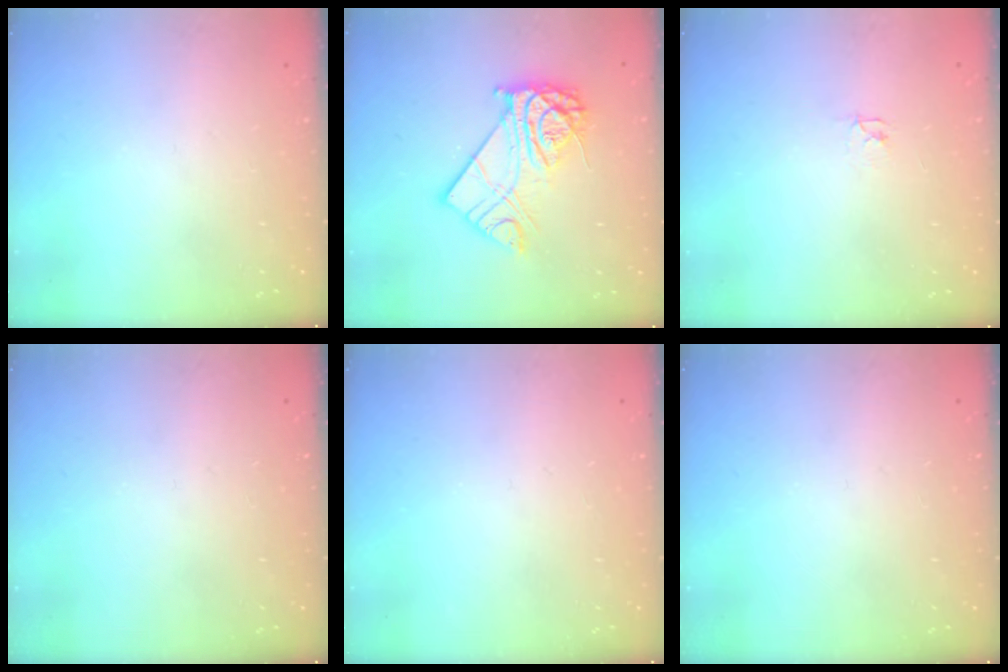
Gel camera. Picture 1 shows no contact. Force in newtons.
{"total": 13.3, "press": 13.3, "slide": 1.3}
{"total": 2.1, "press": 2.1, "slide": 0.3}
{"total": 0.0}
{"total": 0.0}
{"total": 0.0}